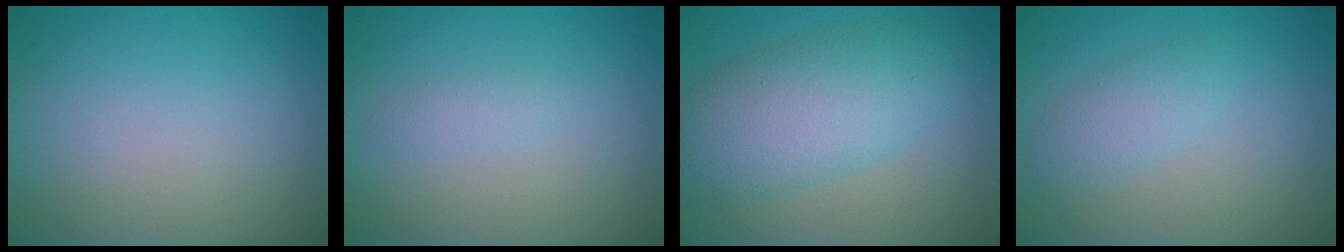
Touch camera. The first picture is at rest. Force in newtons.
{"total": 0.9, "press": 0.9, "slide": 0.0}
{"total": 7.4, "press": 7.4, "slide": 0.1}
{"total": 2.1, "press": 2.1, "slide": 0.1}